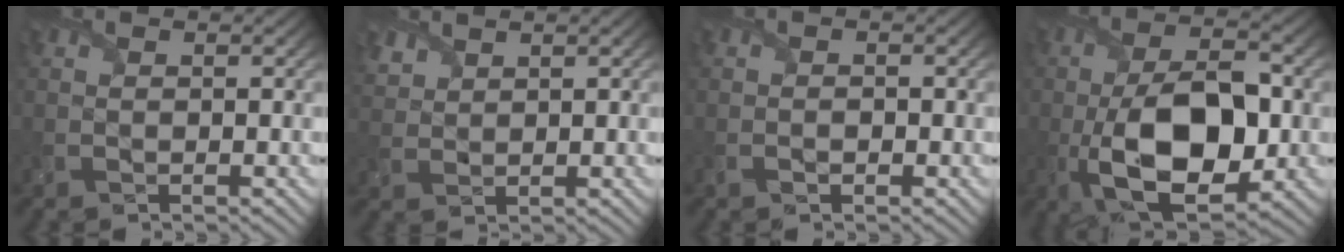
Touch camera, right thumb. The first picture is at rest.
{"total": 2.7, "force": [2.2, 1.3, 0.8], "torque": [-0.027, 0.004, 0.054]}
{"total": 1.2, "force": [-0.6, 0.8, 0.7], "torque": [-0.012, -0.004, -0.010]}
{"total": 14.1, "force": [-3.2, 7.3, 11.7], "torque": [-0.216, -0.014, -0.058]}